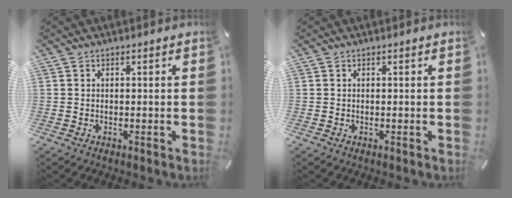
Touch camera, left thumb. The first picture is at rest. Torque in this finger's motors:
{"motor_torque": [-0.10, 0.10, -0.06, 0.06, 0.00]}